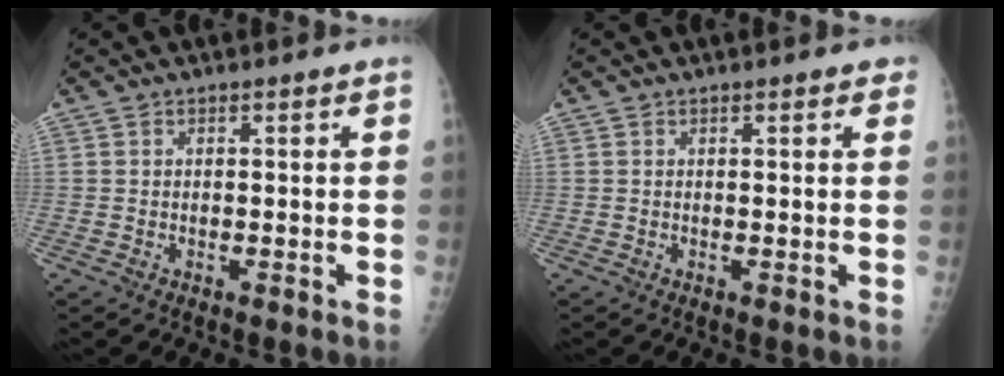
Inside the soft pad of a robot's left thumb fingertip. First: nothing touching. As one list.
[{"total": 1.7, "force": [1.1, 0.4, 1.3], "torque": [-0.013, 0.002, 0.011]}]